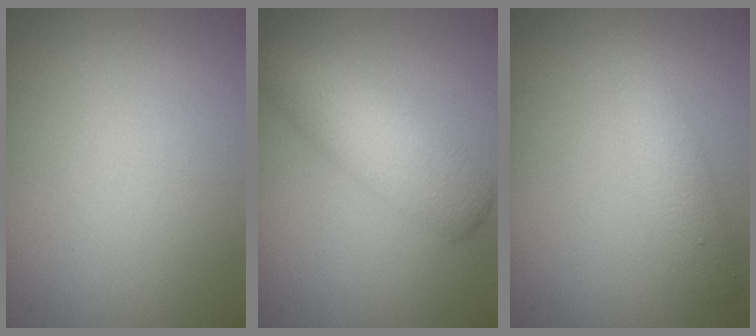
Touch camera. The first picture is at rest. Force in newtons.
{"total": 4.5, "press": 4.5, "slide": 0.1}
{"total": 2.6, "press": 2.6, "slide": 0.2}